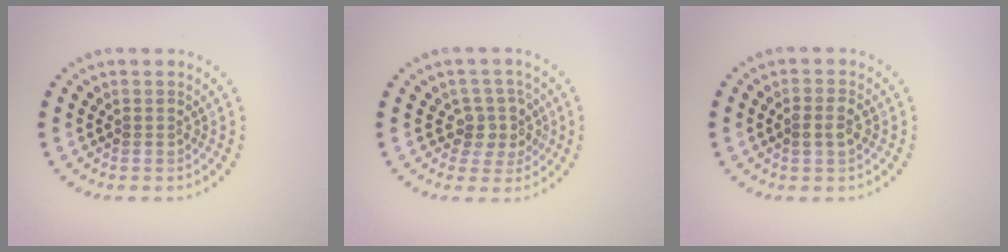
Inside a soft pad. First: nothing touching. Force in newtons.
{"total": 2.9, "press": 2.4, "slide": 1.7}
{"total": 1.8, "press": 1.8, "slide": 0.0}